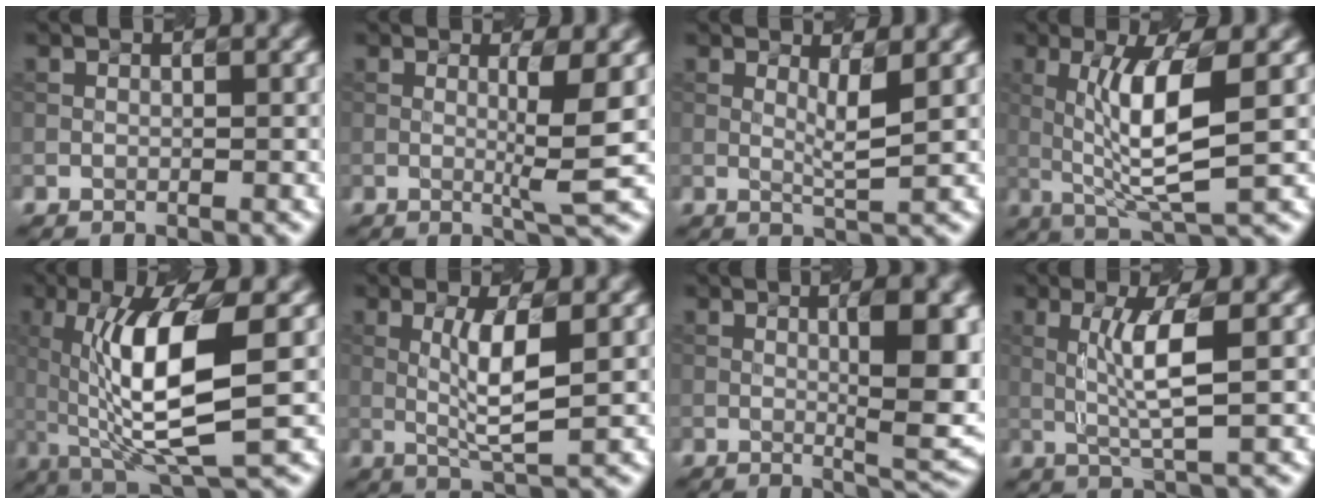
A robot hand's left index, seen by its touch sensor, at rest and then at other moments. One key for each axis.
{"total": 3.4, "fx": 0.1, "fy": 0.1, "fz": 3.4, "tx": -0.056, "ty": -0.007, "tz": 0.010}
{"total": 2.1, "fx": 0.6, "fy": 0.2, "fz": 2.0, "tx": -0.033, "ty": -0.006, "tz": 0.018}
{"total": 6.8, "fx": 0.5, "fy": 1.2, "fz": 6.6, "tx": -0.121, "ty": -0.001, "tz": 0.025}
{"total": 9.8, "fx": 0.4, "fy": 2.6, "fz": 9.4, "tx": -0.160, "ty": 0.000, "tz": 0.020}
{"total": 4.1, "fx": 0.4, "fy": 0.5, "fz": 4.1, "tx": -0.086, "ty": -0.002, "tz": 0.021}
{"total": 7.5, "fx": 0.8, "fy": 1.7, "fz": 7.2, "tx": -0.087, "ty": -0.002, "tz": 0.025}
{"total": 4.0, "fx": 0.5, "fy": 0.1, "fz": 3.9, "tx": -0.086, "ty": 0.003, "tz": 0.026}